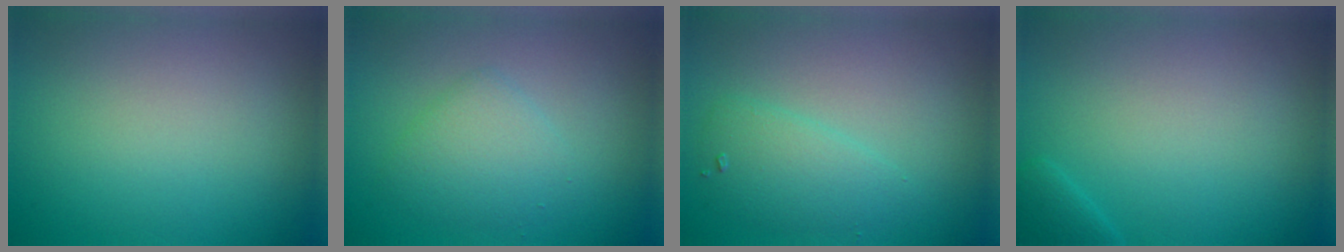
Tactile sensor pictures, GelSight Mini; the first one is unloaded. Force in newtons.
{"total": 2.9, "press": 2.9, "slide": 0.0}
{"total": 2.6, "press": 2.6, "slide": 0.2}
{"total": 1.4, "press": 1.4, "slide": 0.1}